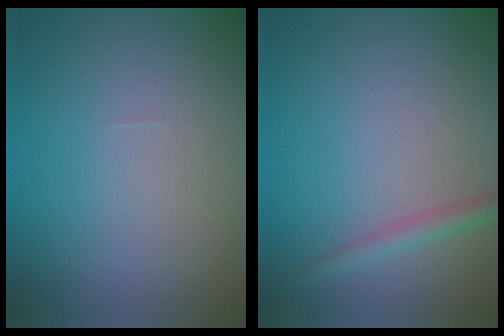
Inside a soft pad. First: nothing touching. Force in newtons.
{"total": 1.5, "press": 1.5, "slide": 0.0}